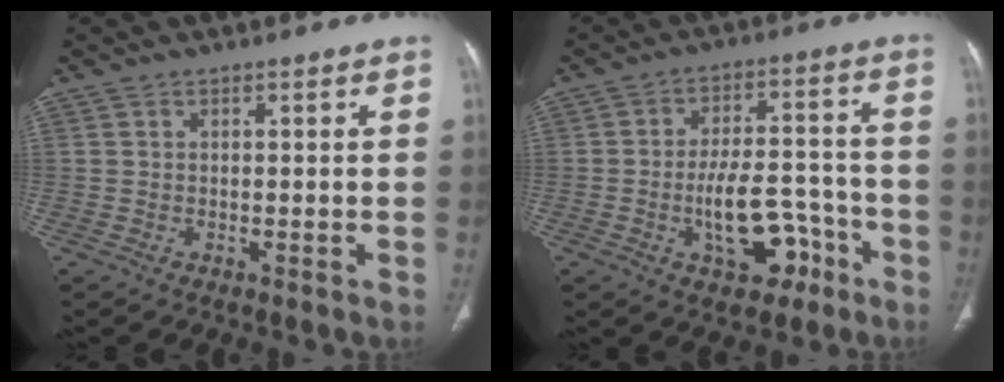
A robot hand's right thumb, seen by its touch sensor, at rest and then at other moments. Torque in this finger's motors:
{"motor_torque": [3.13, 1.88, 1.37, -0.46, 0.53]}